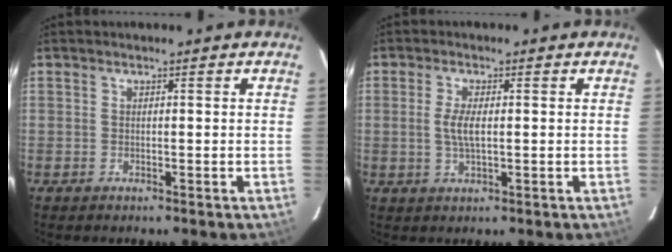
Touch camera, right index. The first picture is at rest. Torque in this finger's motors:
{"motor_torque": [0.58, -0.17, 0.44, 0.10]}